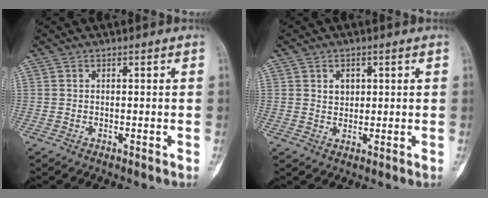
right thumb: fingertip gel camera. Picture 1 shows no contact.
{"total": 2.7, "force": [0.9, 2.1, 1.4], "torque": [-0.011, -0.004, 0.017]}